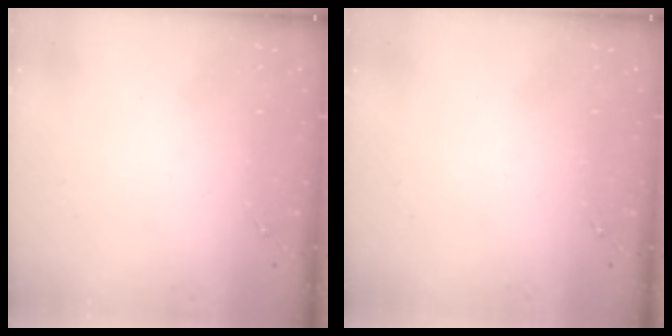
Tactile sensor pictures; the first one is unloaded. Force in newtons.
{"total": 0.0}